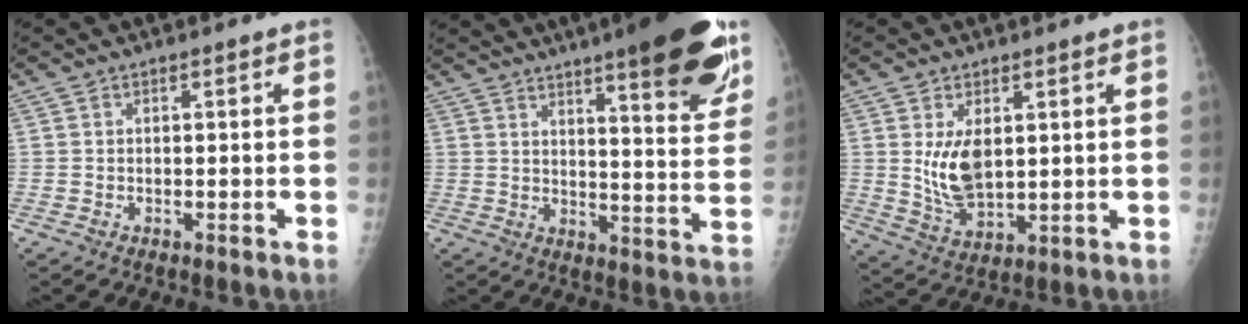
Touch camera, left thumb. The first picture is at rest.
{"total": 23.6, "force": [15.6, 3.6, 17.3], "torque": [-0.219, -0.073, 0.219]}
{"total": 8.1, "force": [1.9, 4.5, 6.5], "torque": [-0.106, -0.023, 0.051]}